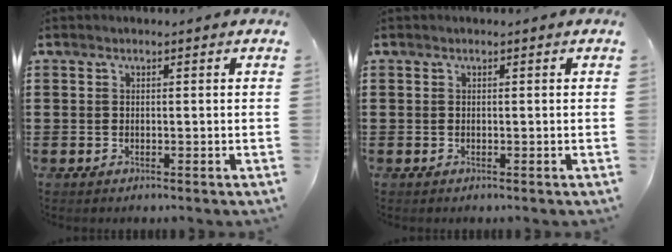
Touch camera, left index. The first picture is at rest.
{"total": 0.0}